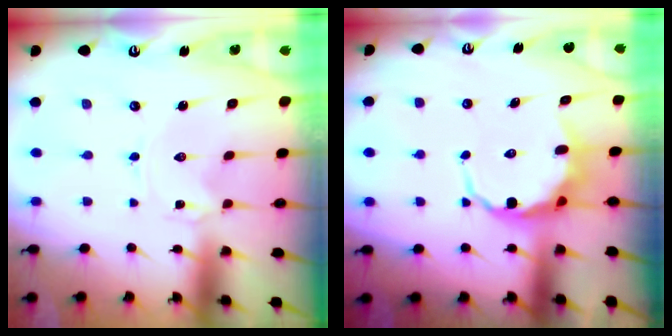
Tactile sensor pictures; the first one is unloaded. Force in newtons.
{"total": 8.2, "press": 8.0, "slide": 1.9}